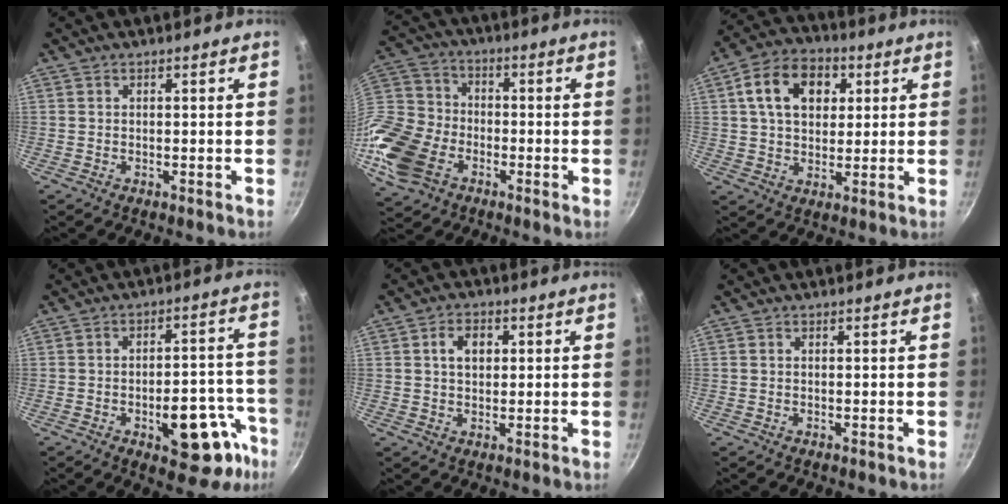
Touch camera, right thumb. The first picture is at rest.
{"total": 17.4, "force": [-6.7, 12.6, 10.0], "torque": [-0.211, 0.039, -0.148]}
{"total": 12.9, "force": [3.9, 9.2, 8.2], "torque": [-0.115, 0.009, 0.053]}
{"total": 16.3, "force": [-7.2, 8.0, 12.2], "torque": [-0.088, 0.048, -0.088]}
{"total": 4.8, "force": [1.1, 3.4, 3.1], "torque": [-0.033, 0.006, 0.017]}
{"total": 0.0}